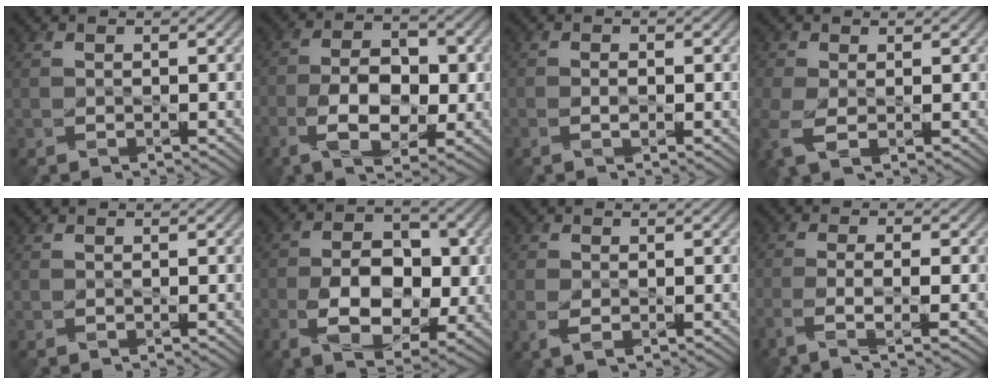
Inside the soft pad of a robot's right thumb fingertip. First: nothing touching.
{"total": 9.9, "force": [-2.6, 5.5, 7.8], "torque": [-0.151, -0.003, -0.051]}
{"total": 1.5, "force": [-0.5, 0.5, 1.3], "torque": [-0.024, 0.001, -0.010]}
{"total": 4.9, "force": [-1.3, 2.8, 3.8], "torque": [-0.114, -0.018, -0.025]}
{"total": 0.0}
{"total": 11.0, "force": [-2.1, 6.8, 8.3], "torque": [-0.160, -0.006, -0.037]}
{"total": 2.7, "force": [-0.6, 1.8, 1.9], "torque": [-0.054, -0.010, -0.011]}
{"total": 5.2, "force": [-2.5, 1.1, 4.4], "torque": [-0.082, 0.001, -0.056]}